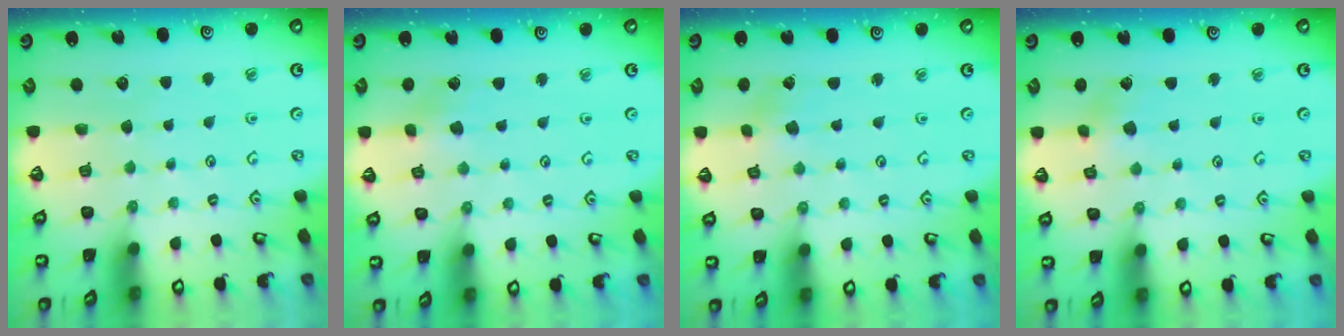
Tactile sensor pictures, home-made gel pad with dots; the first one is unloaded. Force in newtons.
{"total": 2.5, "press": 2.4, "slide": 0.3}
{"total": 0.6, "press": 0.5, "slide": 0.1}
{"total": 2.5, "press": 2.4, "slide": 0.7}